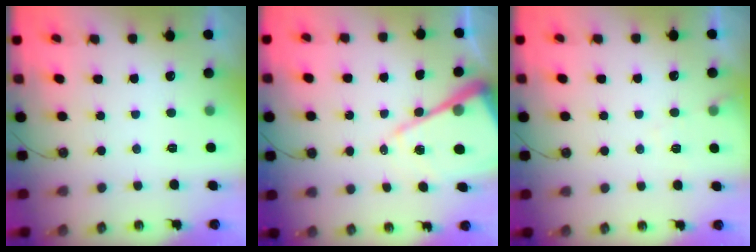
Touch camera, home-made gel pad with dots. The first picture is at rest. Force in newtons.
{"total": 16.0, "press": 15.9, "slide": 1.7}
{"total": 4.2, "press": 4.2, "slide": 0.6}